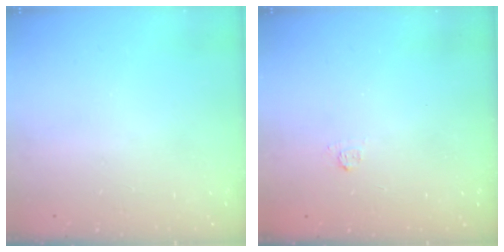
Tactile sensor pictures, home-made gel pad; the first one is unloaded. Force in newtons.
{"total": 2.2, "press": 2.0, "slide": 0.9}